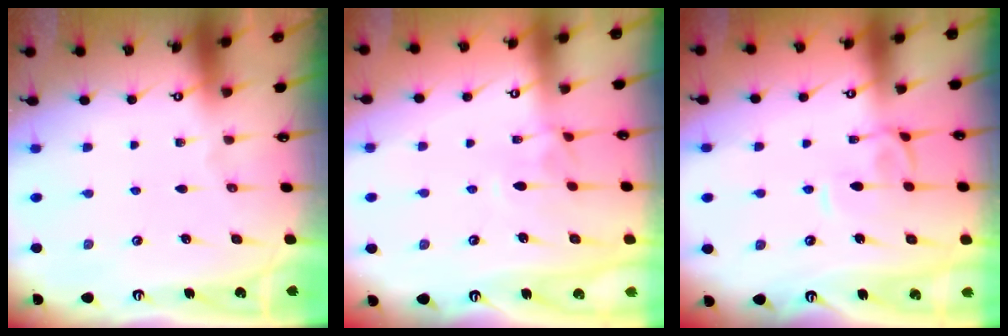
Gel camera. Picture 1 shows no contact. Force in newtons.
{"total": 2.6, "press": 2.5, "slide": 0.6}
{"total": 1.2, "press": 1.2, "slide": 0.0}